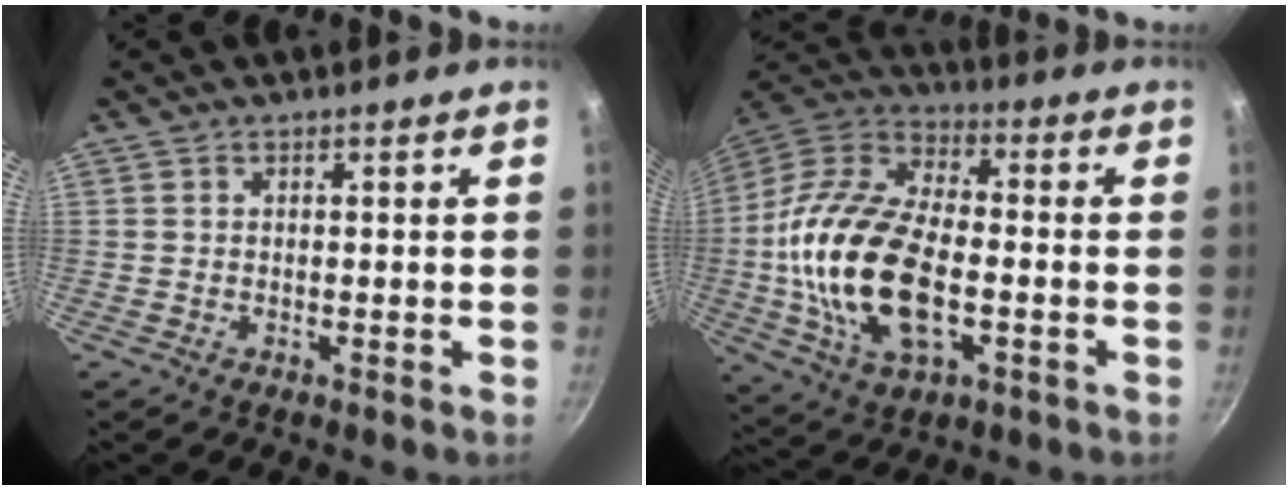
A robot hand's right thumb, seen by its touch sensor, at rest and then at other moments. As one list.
[{"total": 22.9, "force": [-3.4, 12.4, 19.0], "torque": [-0.366, 0.028, -0.069]}]